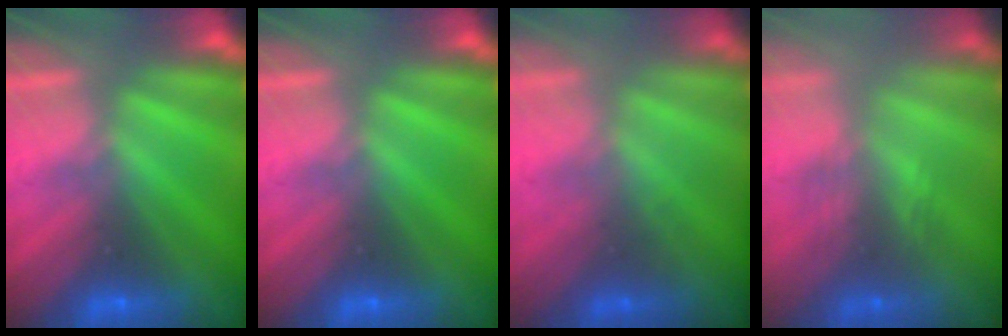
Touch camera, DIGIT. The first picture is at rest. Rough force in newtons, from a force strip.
{"total": 0.0}
{"total": 1.4}
{"total": 3.5}